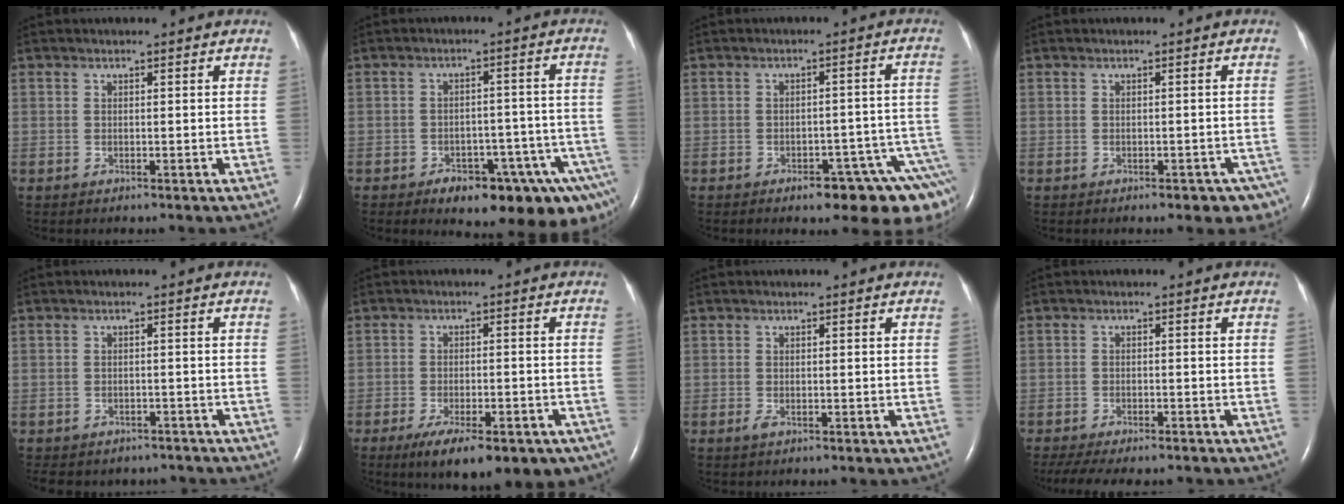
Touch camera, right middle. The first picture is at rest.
{"total": 15.3, "force": [-9.5, 5.6, 10.6], "torque": [-0.068, 0.028, -0.116]}
{"total": 13.3, "force": [-9.4, 3.5, 8.8], "torque": [-0.021, 0.029, -0.106]}
{"total": 6.1, "force": [-4.4, 2.8, 3.2], "torque": [-0.014, 0.002, -0.049]}
{"total": 10.6, "force": [-8.9, 5.1, 2.7], "torque": [-0.064, 0.001, -0.104]}
{"total": 13.9, "force": [-9.6, 4.7, 8.9], "torque": [-0.108, -0.007, -0.131]}
{"total": 0.7, "force": [-0.4, 0.2, 0.5], "torque": [-0.015, -0.001, -0.006]}
{"total": 11.8, "force": [-10.1, 2.9, 5.4], "torque": [-0.099, -0.014, -0.138]}